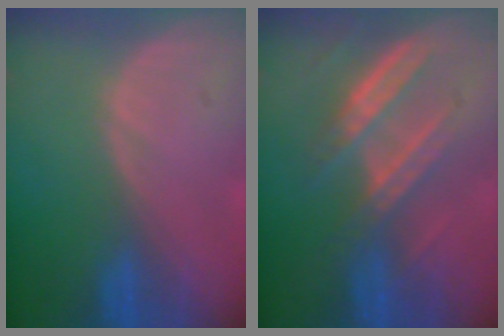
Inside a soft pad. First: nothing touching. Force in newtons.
{"total": 6.8, "press": 6.4, "slide": 2.3}